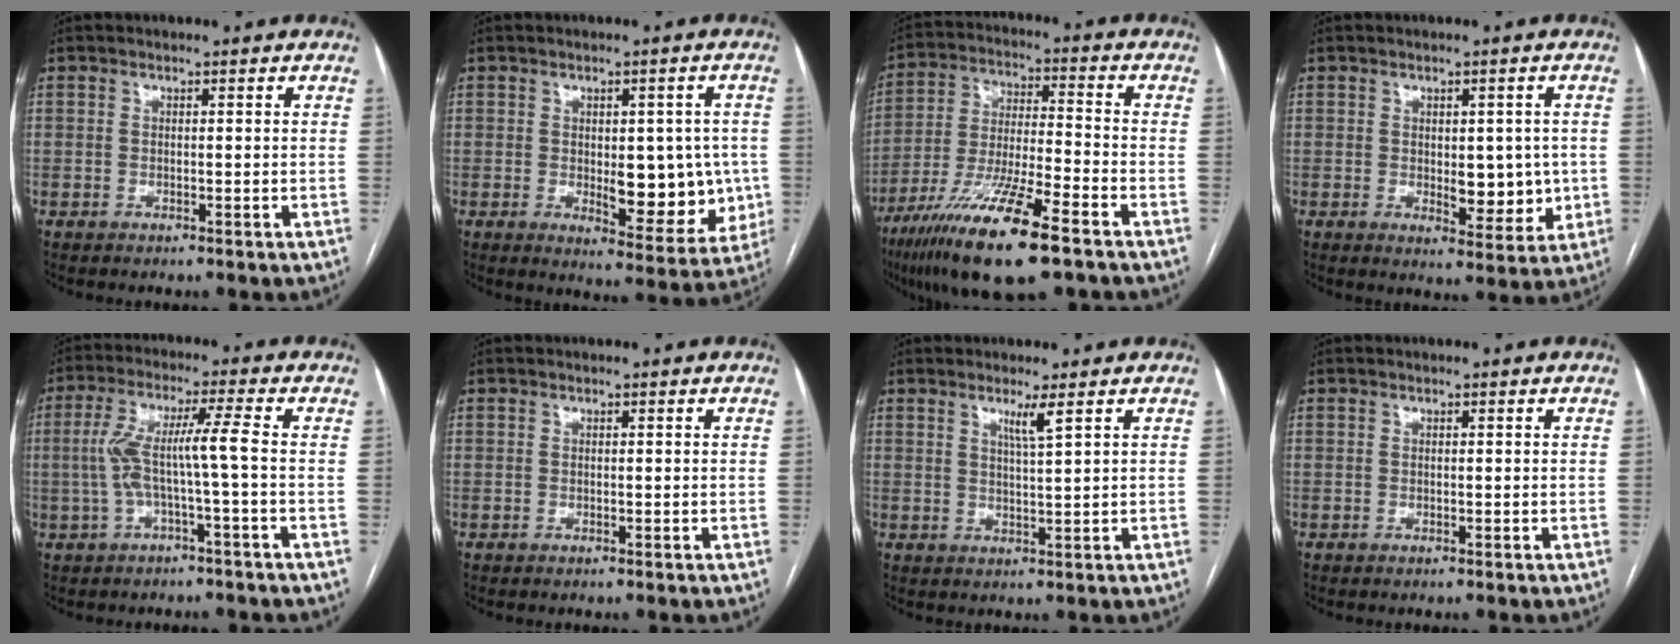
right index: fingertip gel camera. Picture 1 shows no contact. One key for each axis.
{"total": 10.9, "fx": -1.0, "fy": 5.0, "fz": 9.6, "tx": -0.112, "ty": 0.003, "tz": 0.002}
{"total": 17.3, "fx": -10.6, "fy": 1.8, "fz": 13.6, "tx": -0.265, "ty": -0.042, "tz": -0.190}
{"total": 6.7, "fx": -0.3, "fy": 3.4, "fz": 5.8, "tx": -0.069, "ty": -0.004, "tz": 0.007}
{"total": 6.9, "fx": -1.0, "fy": -0.7, "fz": 6.8, "tx": -0.147, "ty": 0.025, "tz": -0.014}
{"total": 0.0}
{"total": 2.7, "fx": 1.6, "fy": -0.7, "fz": 2.1, "tx": -0.039, "ty": -0.010, "tz": 0.030}
{"total": 0.0}